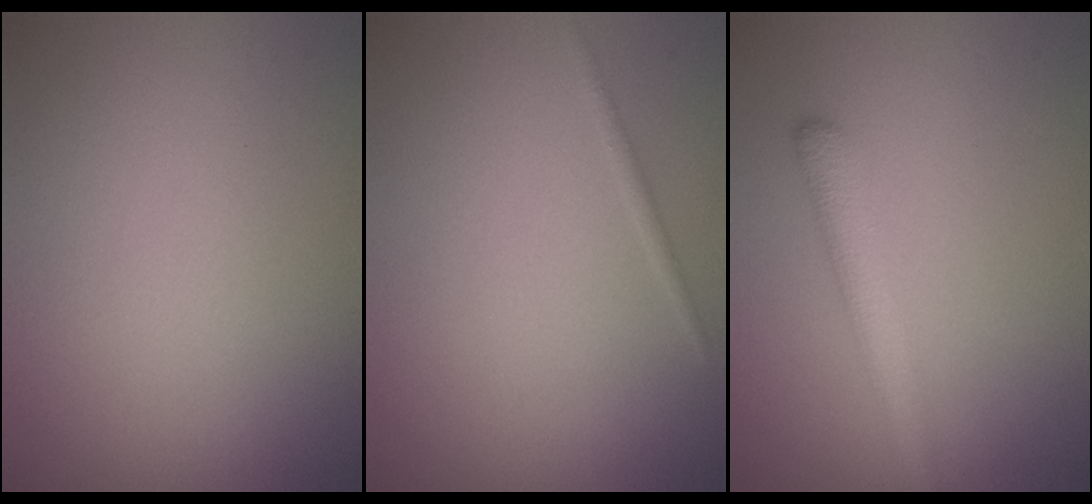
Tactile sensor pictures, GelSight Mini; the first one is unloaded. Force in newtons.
{"total": 0.7, "press": 0.6, "slide": 0.1}
{"total": 2.8, "press": 2.7, "slide": 0.2}